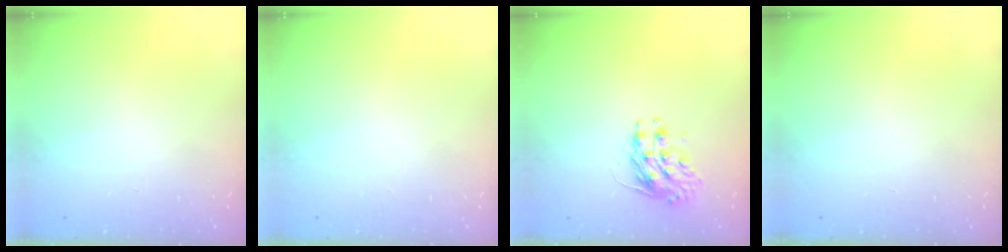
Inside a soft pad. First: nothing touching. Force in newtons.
{"total": 0.6, "press": 0.0, "slide": 0.6}
{"total": 9.0, "press": 9.0, "slide": 0.6}
{"total": 0.0}